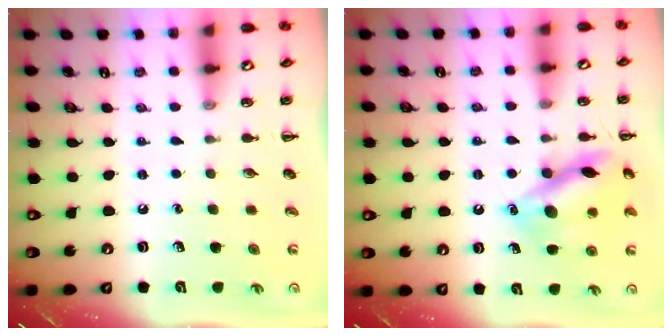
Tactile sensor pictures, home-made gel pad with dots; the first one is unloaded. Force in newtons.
{"total": 13.5, "press": 13.4, "slide": 1.6}